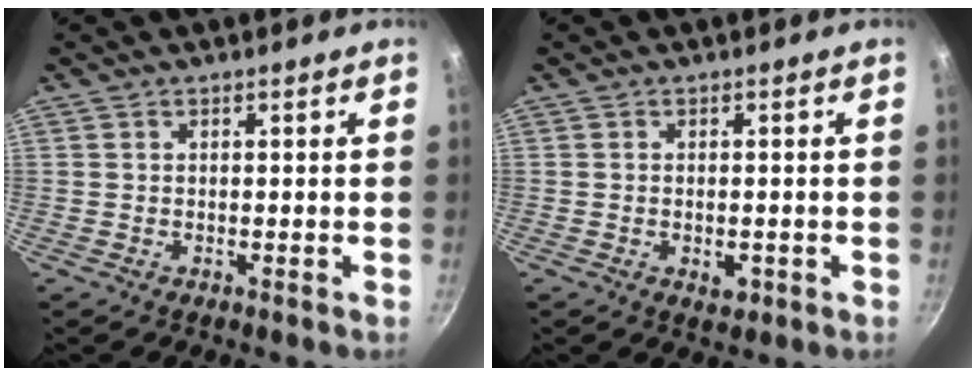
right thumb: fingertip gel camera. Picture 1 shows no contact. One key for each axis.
{"total": 2.6, "fx": -0.8, "fy": 1.6, "fz": 1.9, "tx": -0.026, "ty": -0.001, "tz": -0.010}